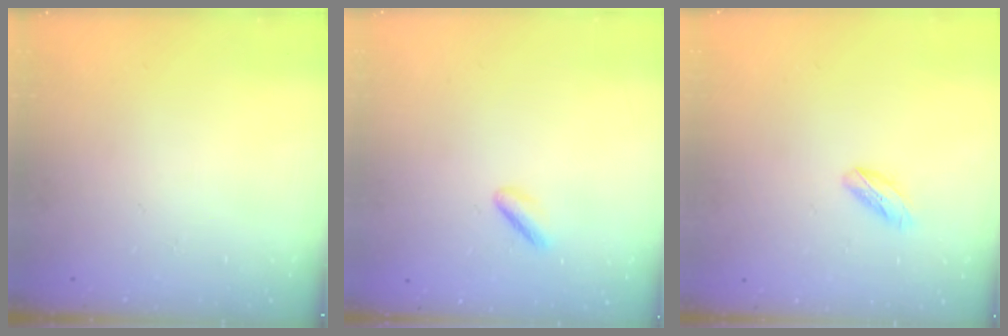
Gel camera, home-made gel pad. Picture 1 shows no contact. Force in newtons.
{"total": 1.5, "press": 1.2, "slide": 0.8}
{"total": 5.0, "press": 4.8, "slide": 1.4}